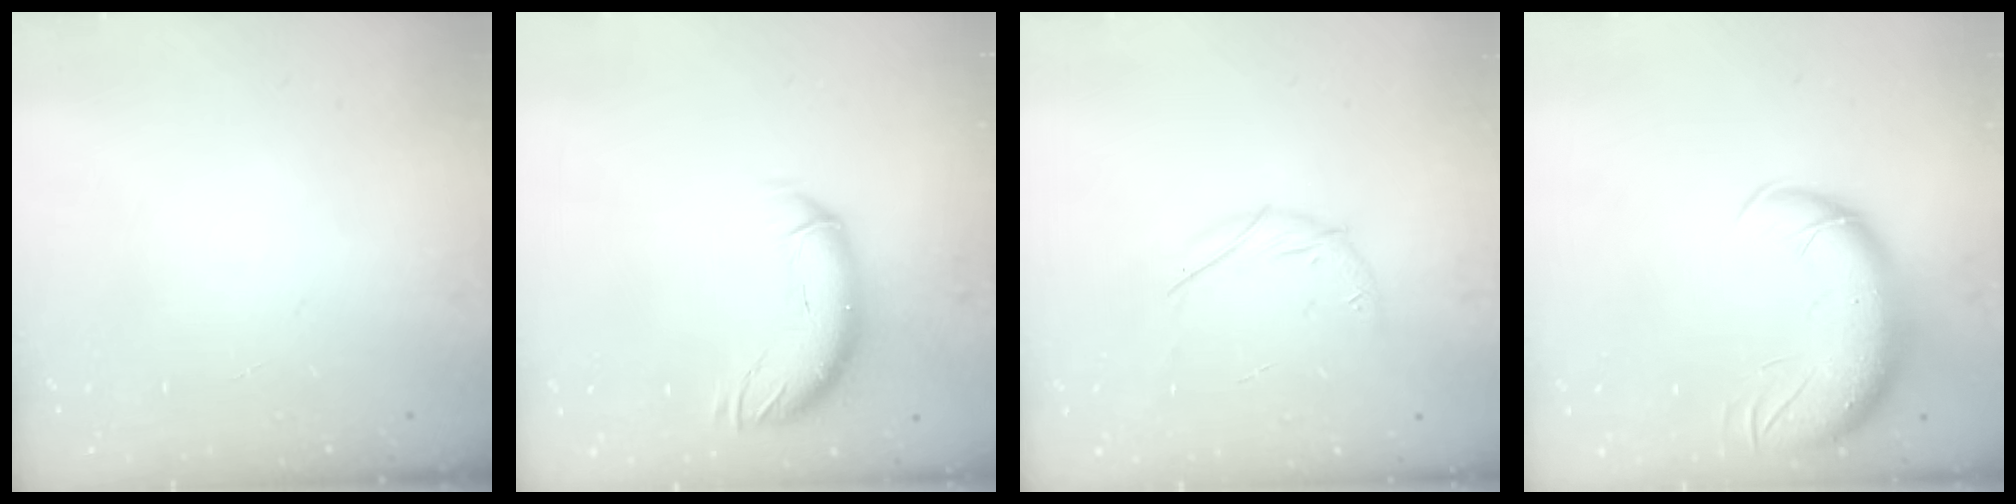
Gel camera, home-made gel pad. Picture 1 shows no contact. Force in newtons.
{"total": 11.6, "press": 11.5, "slide": 1.3}
{"total": 7.3, "press": 7.2, "slide": 1.4}
{"total": 12.3, "press": 11.9, "slide": 3.0}